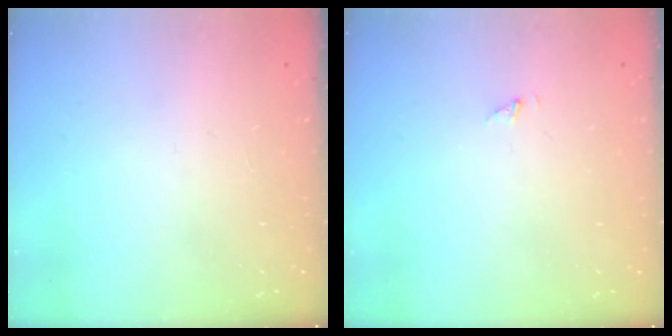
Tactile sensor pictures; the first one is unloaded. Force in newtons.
{"total": 0.9, "press": 0.9, "slide": 0.1}